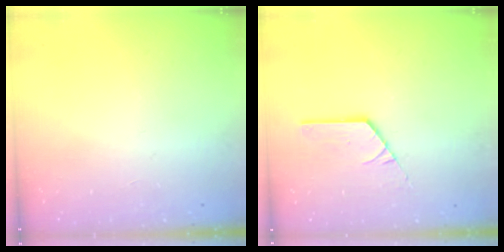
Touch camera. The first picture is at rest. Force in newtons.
{"total": 2.5, "press": 2.5, "slide": 0.2}